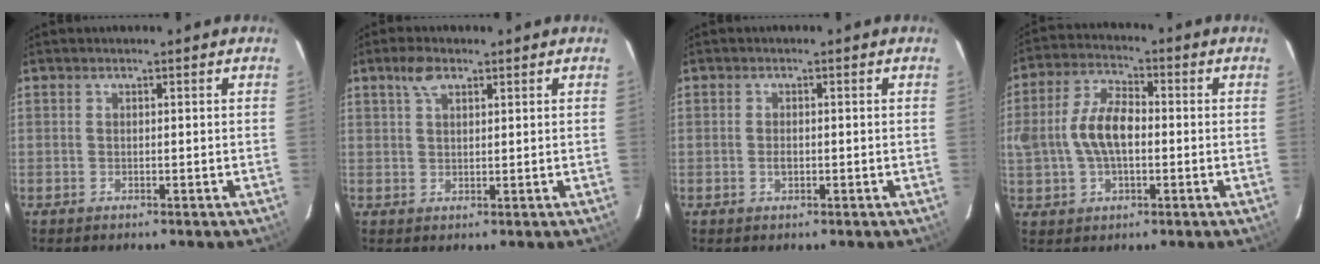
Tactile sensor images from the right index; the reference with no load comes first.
{"total": 3.6, "force": [2.2, 1.7, 2.3], "torque": [-0.045, 0.010, 0.039]}
{"total": 1.4, "force": [-0.3, 0.9, 1.1], "torque": [-0.019, 0.003, -0.006]}
{"total": 10.9, "force": [-0.4, 6.4, 8.8], "torque": [-0.177, 0.018, -0.006]}